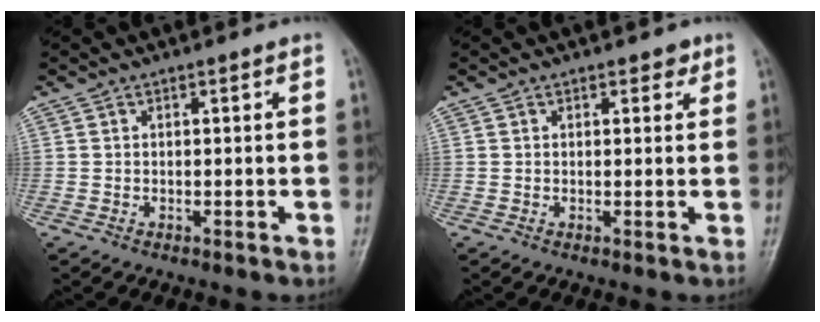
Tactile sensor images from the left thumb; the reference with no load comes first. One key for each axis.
{"total": 1.9, "fx": 1.2, "fy": 1.2, "fz": 0.9, "tx": 0.005, "ty": -0.004, "tz": 0.011}